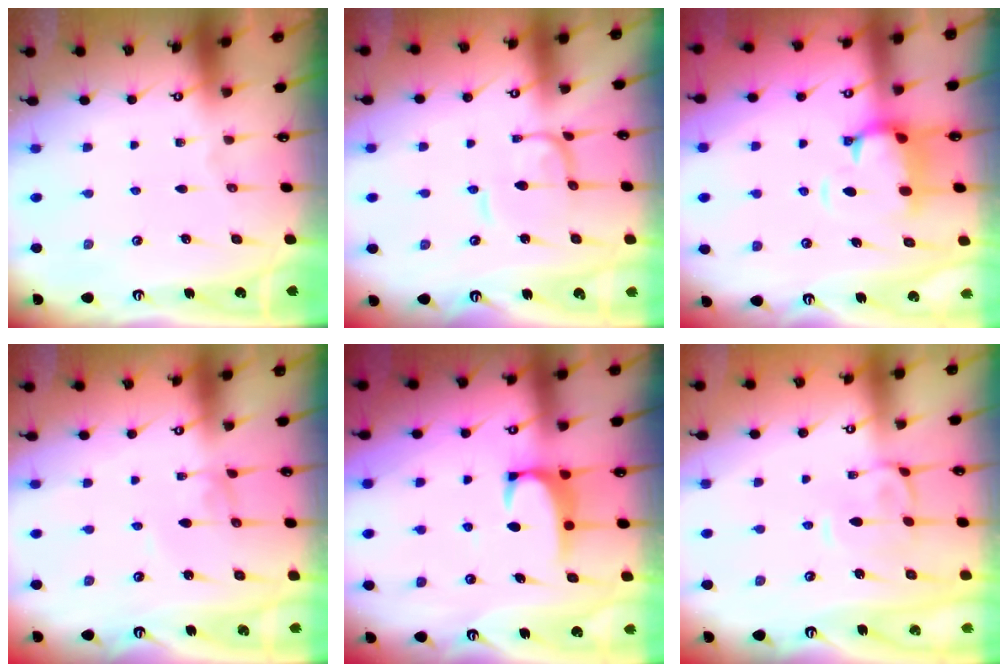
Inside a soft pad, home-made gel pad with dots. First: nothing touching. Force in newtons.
{"total": 0.0}
{"total": 2.2, "press": 1.6, "slide": 1.4}
{"total": 2.7, "press": 2.7, "slide": 0.1}
{"total": 2.0, "press": 2.0, "slide": 0.3}
{"total": 1.4, "press": 1.1, "slide": 0.9}